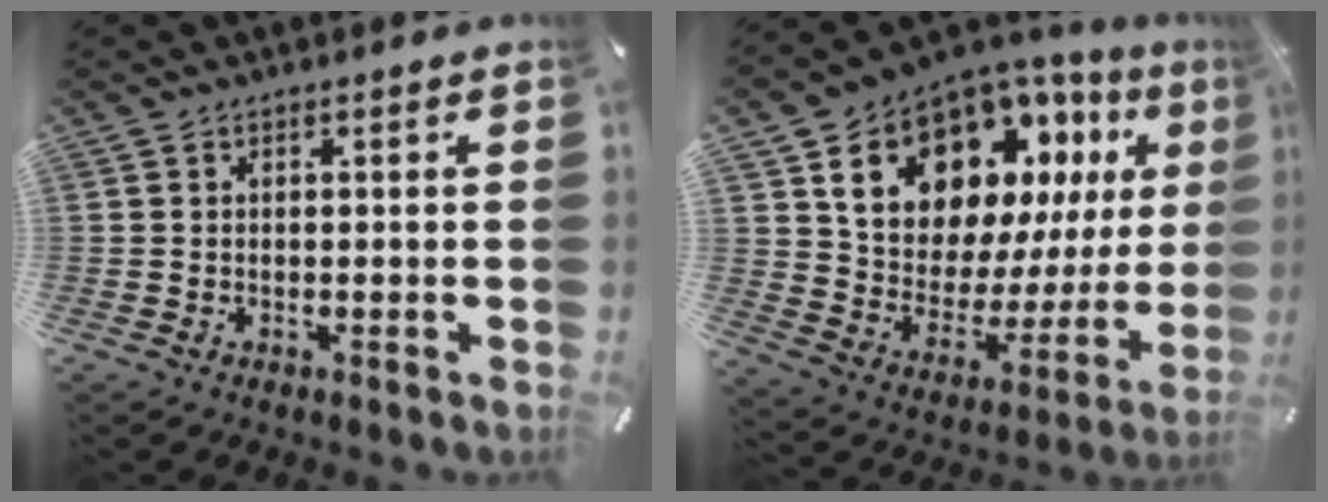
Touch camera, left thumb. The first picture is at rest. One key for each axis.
{"total": 17.4, "fx": 11.1, "fy": 10.7, "fz": 8.2, "tx": -0.139, "ty": -0.088, "tz": 0.201}